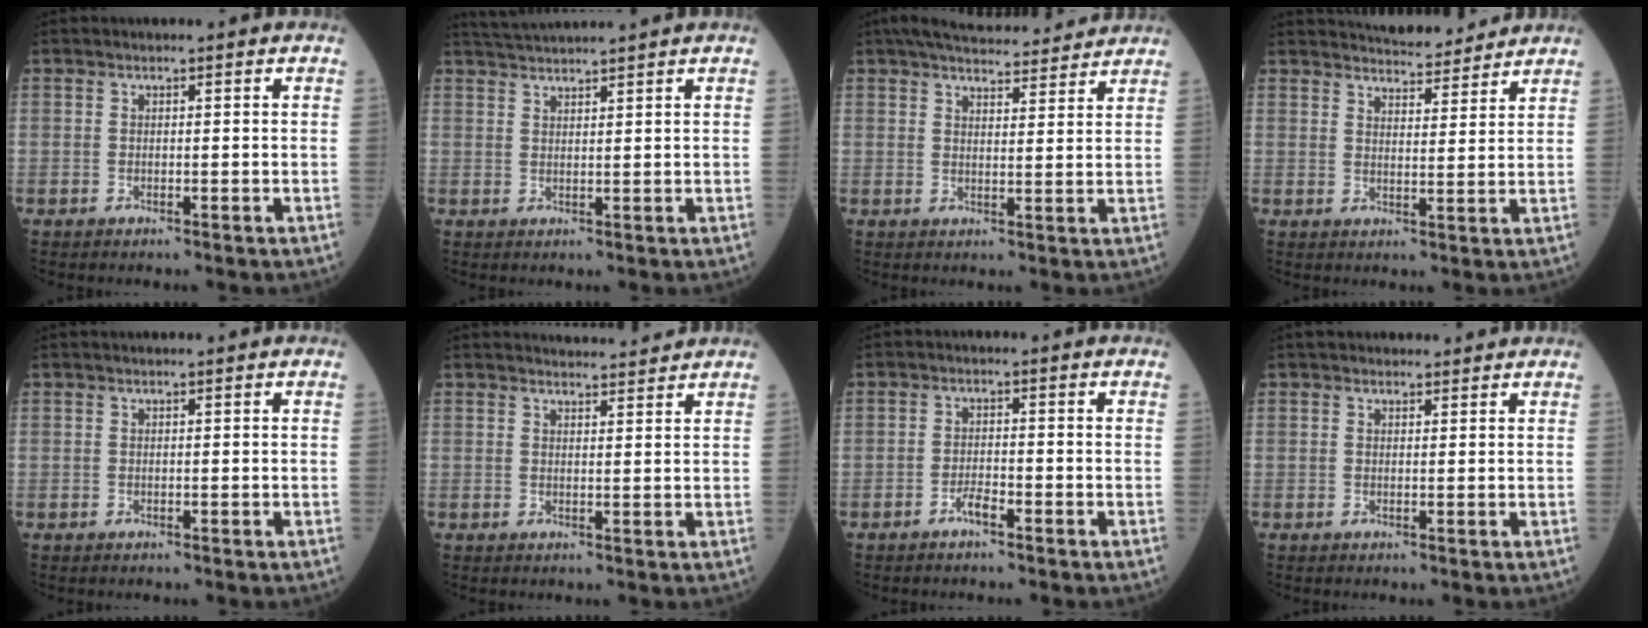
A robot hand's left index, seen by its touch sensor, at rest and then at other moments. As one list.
[{"total": 5.4, "force": [5.1, -1.1, 1.4], "torque": [-0.024, 0.027, 0.087]}, {"total": 13.5, "force": [12.4, 2.4, 4.8], "torque": [-0.066, 0.024, 0.167]}, {"total": 8.6, "force": [8.2, 1.4, 1.9], "torque": [-0.029, 0.006, 0.113]}, {"total": 0.7, "force": [0.6, -0.1, 0.3], "torque": [-0.004, 0.014, 0.014]}, {"total": 5.7, "force": [5.6, 0.3, 1.0], "torque": [-0.013, 0.013, 0.070]}, {"total": 2.1, "force": [-1.6, 0.3, 1.4], "torque": [-0.030, 0.000, -0.028]}, {"total": 2.8, "force": [2.6, 1.0, 0.4], "torque": [-0.002, 0.023, 0.038]}]